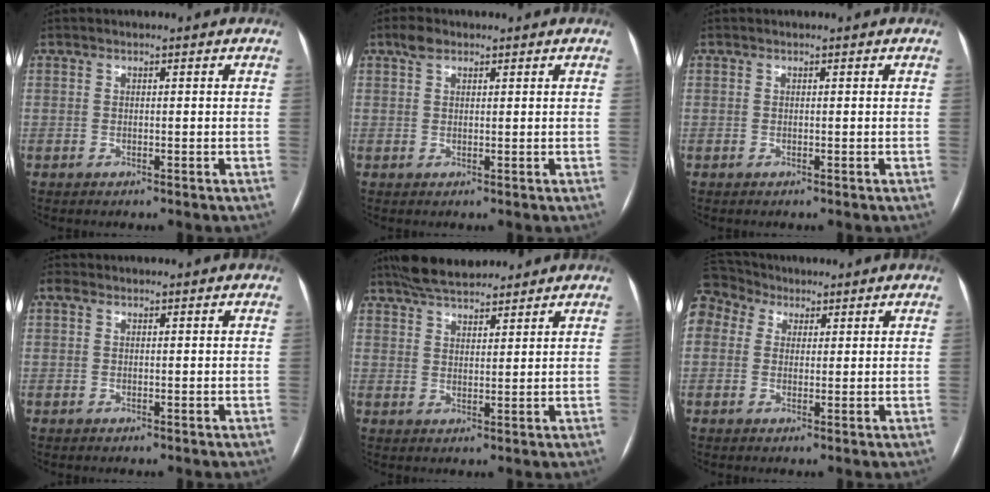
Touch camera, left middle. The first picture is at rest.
{"total": 2.2, "force": [1.5, 1.1, 1.2], "torque": [-0.026, 0.012, 0.028]}
{"total": 0.0}
{"total": 0.8, "force": [0.4, 0.6, 0.5], "torque": [-0.013, 0.016, 0.006]}
{"total": 8.7, "force": [7.6, 2.4, 3.5], "torque": [-0.057, 0.023, 0.129]}
{"total": 7.6, "force": [4.6, 5.7, 2.1], "torque": [-0.057, 0.052, 0.094]}